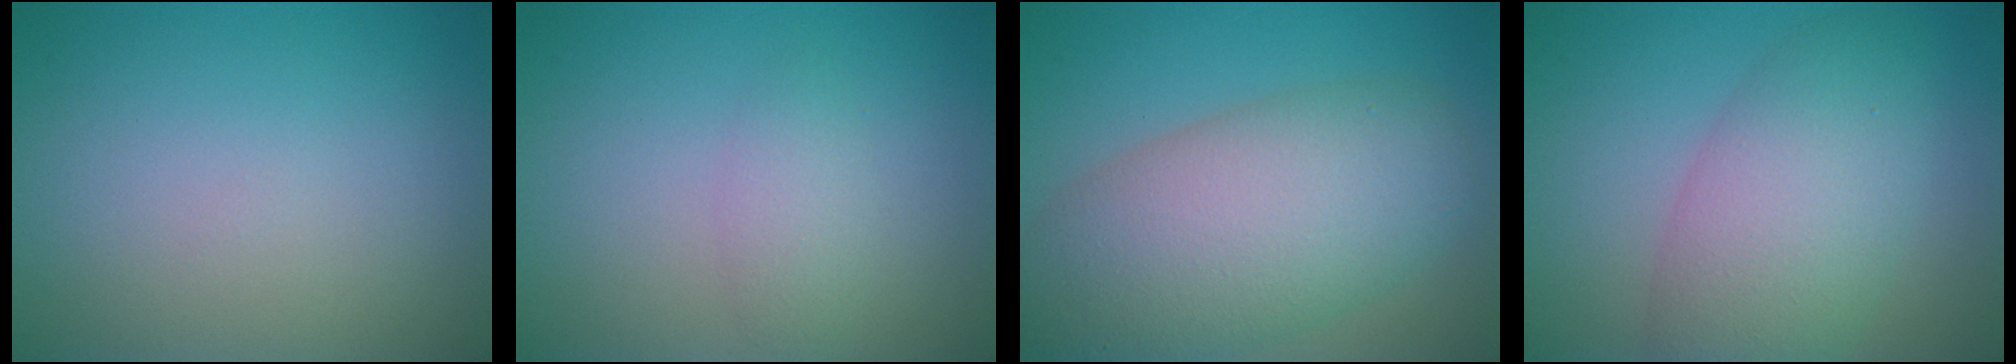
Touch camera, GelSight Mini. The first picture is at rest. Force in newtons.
{"total": 1.7, "press": 1.7, "slide": 0.1}
{"total": 9.5, "press": 9.5, "slide": 0.6}
{"total": 6.8, "press": 6.8, "slide": 0.1}